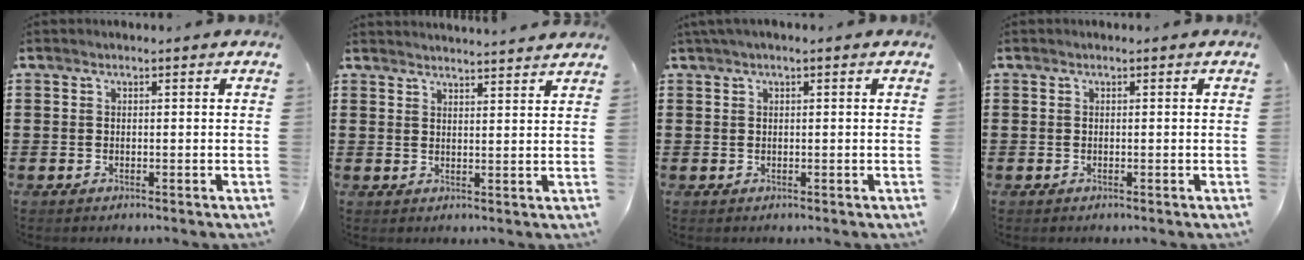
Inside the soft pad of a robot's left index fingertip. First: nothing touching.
{"total": 2.8, "force": [2.7, -0.7, 0.1], "torque": [-0.009, -0.014, 0.051]}
{"total": 1.0, "force": [0.3, 0.0, 1.0], "torque": [-0.018, -0.002, 0.007]}
{"total": 0.0}